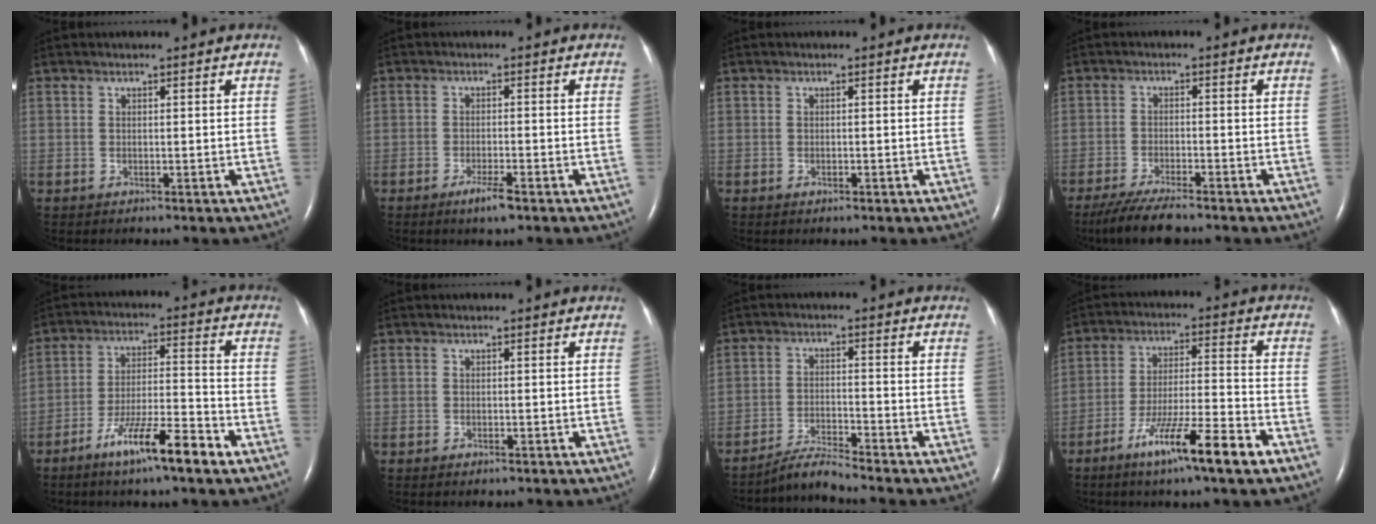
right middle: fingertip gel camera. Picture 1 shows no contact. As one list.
[{"total": 3.3, "force": [-2.2, 0.3, 2.5], "torque": [-0.050, -0.006, -0.038]}, {"total": 0.6, "force": [-0.4, 0.2, 0.4], "torque": [-0.009, 0.000, -0.004]}, {"total": 7.8, "force": [-6.4, 0.9, 4.3], "torque": [-0.078, -0.021, -0.108]}, {"total": 10.9, "force": [-6.9, 0.8, 8.5], "torque": [-0.150, -0.010, -0.121]}, {"total": 0.7, "force": [-0.5, 0.2, 0.4], "torque": [-0.010, -0.001, -0.005]}, {"total": 4.6, "force": [-4.4, -1.3, 0.8], "torque": [-0.023, -0.019, -0.082]}, {"total": 12.0, "force": [-7.3, 0.2, 9.6], "torque": [-0.167, -0.019, -0.128]}]